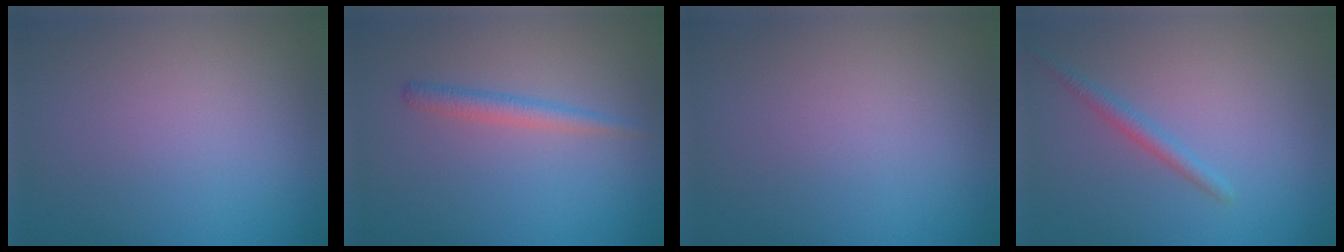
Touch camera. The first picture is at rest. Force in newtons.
{"total": 1.7, "press": 1.7, "slide": 0.0}
{"total": 0.0}
{"total": 1.5, "press": 1.5, "slide": 0.0}